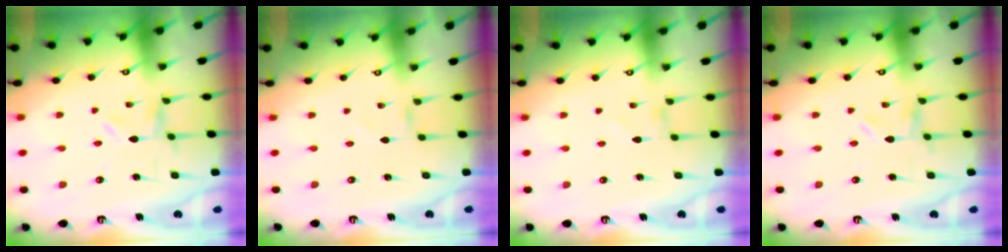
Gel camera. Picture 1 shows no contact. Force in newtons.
{"total": 0.0}
{"total": 1.1, "press": 1.1, "slide": 0.1}
{"total": 0.0}